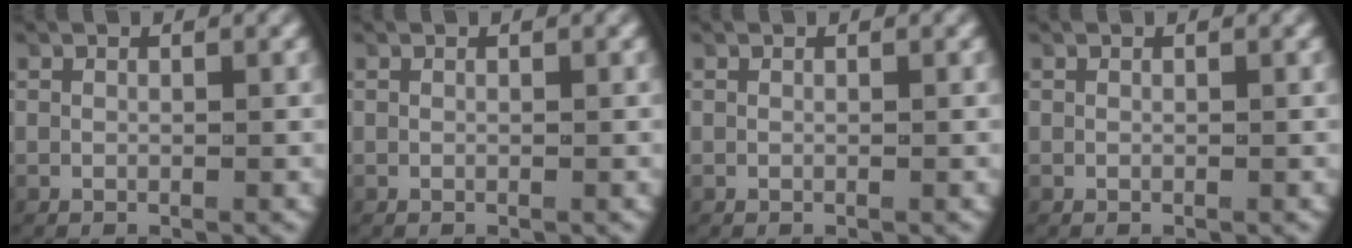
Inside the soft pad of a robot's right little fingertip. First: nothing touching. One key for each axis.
{"total": 0.0}
{"total": 0.0}
{"total": 0.0}